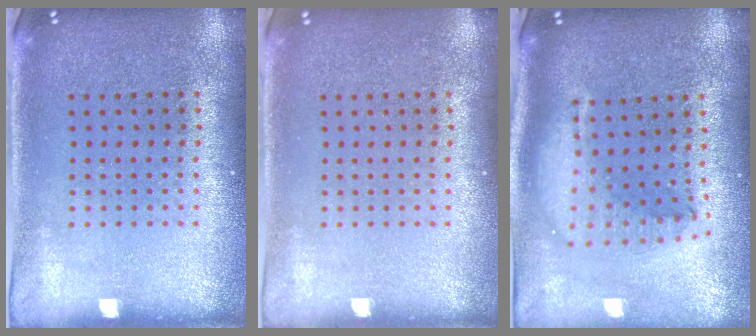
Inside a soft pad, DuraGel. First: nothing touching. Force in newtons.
{"total": 0.0}
{"total": 2.2, "press": 1.7, "slide": 1.4}